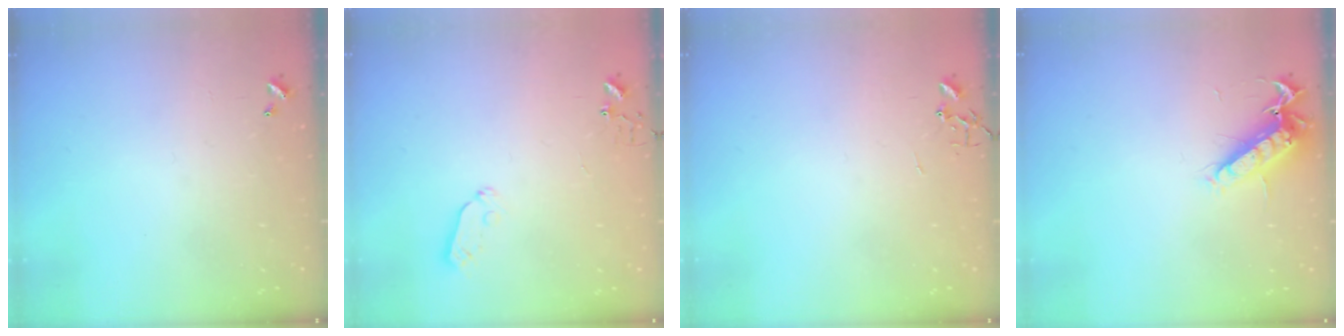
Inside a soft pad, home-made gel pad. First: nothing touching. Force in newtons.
{"total": 3.9, "press": 3.8, "slide": 0.6}
{"total": 0.0}
{"total": 12.9, "press": 12.8, "slide": 1.4}